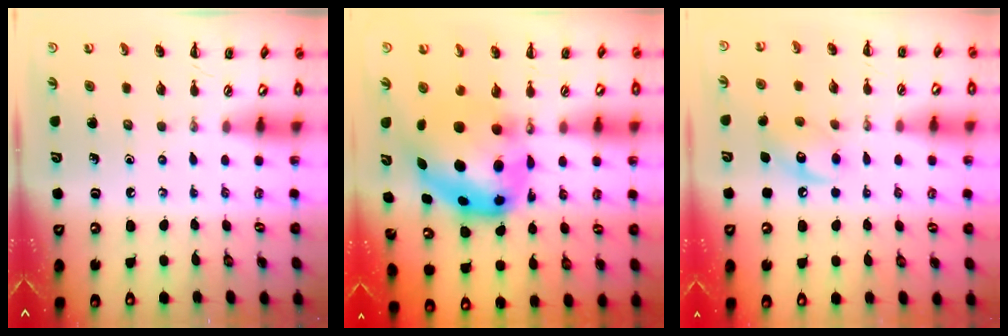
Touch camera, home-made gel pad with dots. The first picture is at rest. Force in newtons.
{"total": 10.7, "press": 10.5, "slide": 2.5}
{"total": 9.1, "press": 9.0, "slide": 0.8}